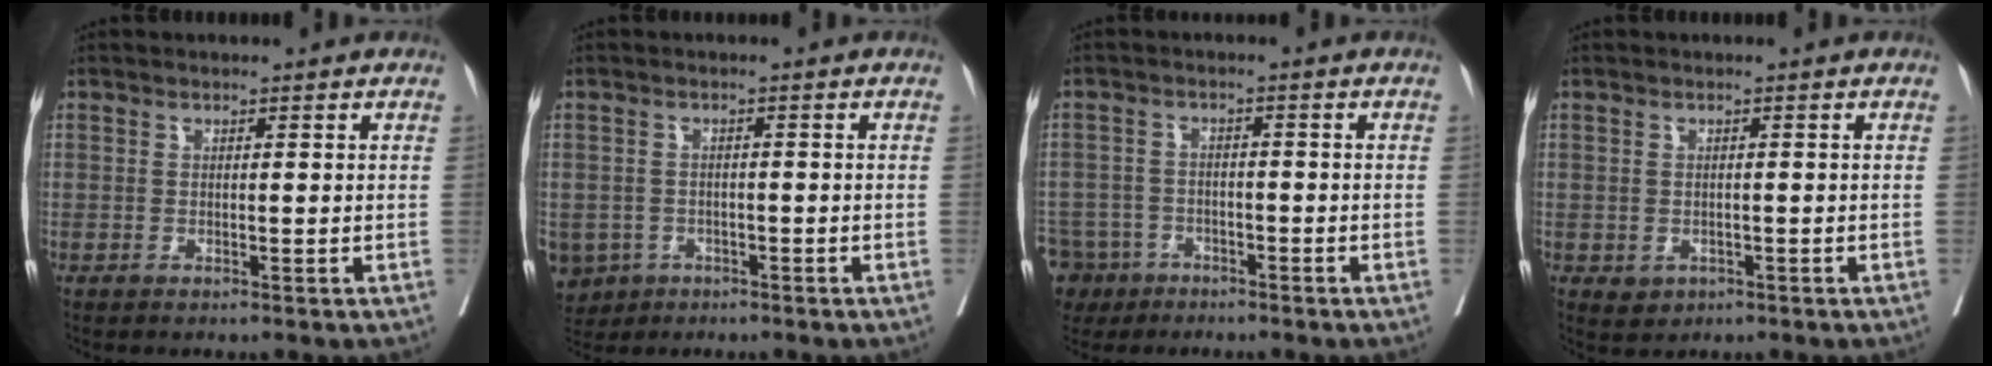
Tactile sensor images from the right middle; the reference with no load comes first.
{"total": 7.7, "force": [-3.8, 6.4, 2.0], "torque": [-0.063, -0.002, -0.055]}
{"total": 10.2, "force": [-6.5, 7.4, 2.3], "torque": [-0.080, -0.008, -0.108]}
{"total": 1.9, "force": [-0.7, 1.6, 0.8], "torque": [-0.012, -0.001, 0.002]}